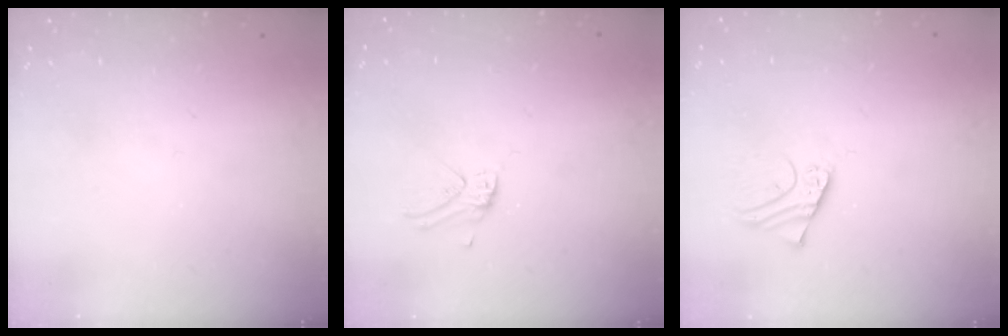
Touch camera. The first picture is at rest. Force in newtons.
{"total": 3.0, "press": 3.0, "slide": 0.3}
{"total": 1.7, "press": 1.6, "slide": 0.1}